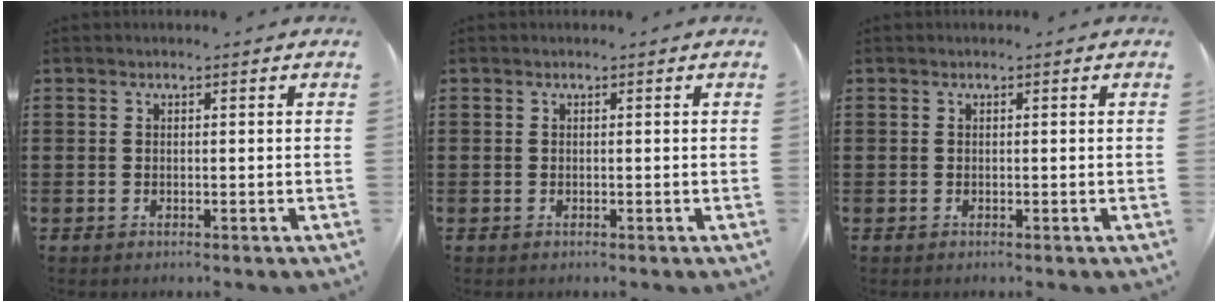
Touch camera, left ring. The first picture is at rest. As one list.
[{"total": 0.0}, {"total": 0.0}]